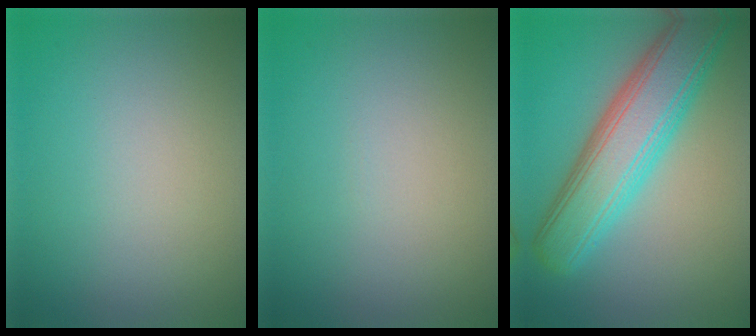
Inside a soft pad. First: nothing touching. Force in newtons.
{"total": 0.0}
{"total": 8.1, "press": 8.1, "slide": 0.2}